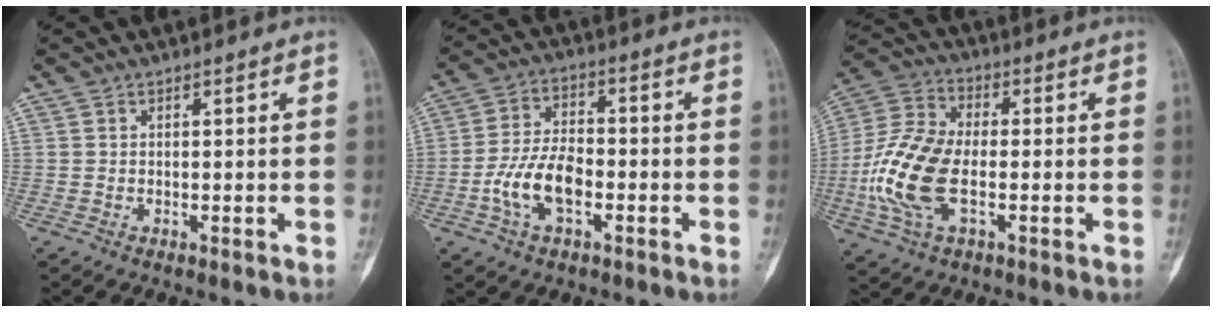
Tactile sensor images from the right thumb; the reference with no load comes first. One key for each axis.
{"total": 9.7, "fx": -3.0, "fy": 5.2, "fz": 7.6, "tx": -0.147, "ty": 0.023, "tz": -0.061}
{"total": 14.8, "fx": -2.8, "fy": 7.9, "fz": 12.2, "tx": -0.272, "ty": 0.014, "tz": -0.058}